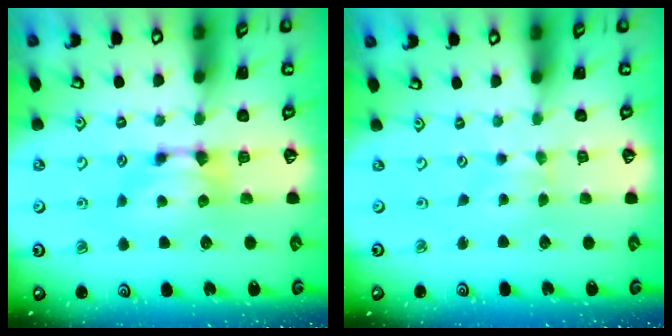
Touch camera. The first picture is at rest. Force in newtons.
{"total": 2.1, "press": 1.6, "slide": 1.4}